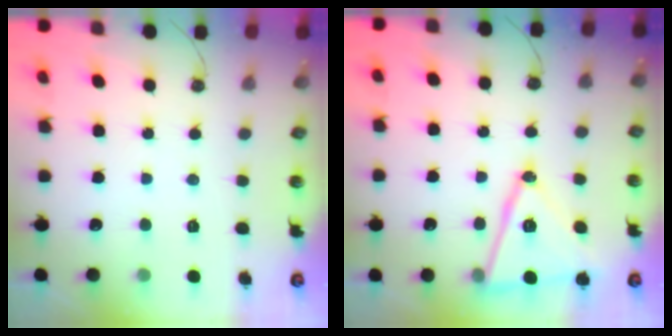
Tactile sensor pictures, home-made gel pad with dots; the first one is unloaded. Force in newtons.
{"total": 15.6, "press": 15.2, "slide": 3.5}